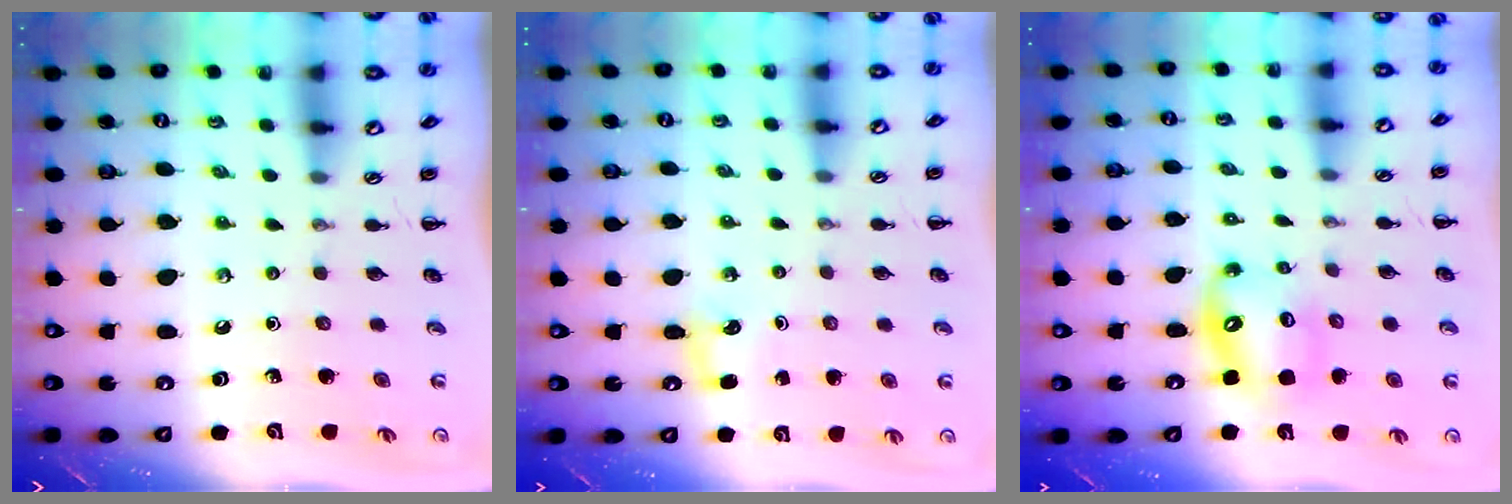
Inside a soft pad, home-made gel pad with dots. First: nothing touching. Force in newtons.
{"total": 4.2, "press": 4.0, "slide": 1.3}
{"total": 11.0, "press": 10.6, "slide": 2.7}